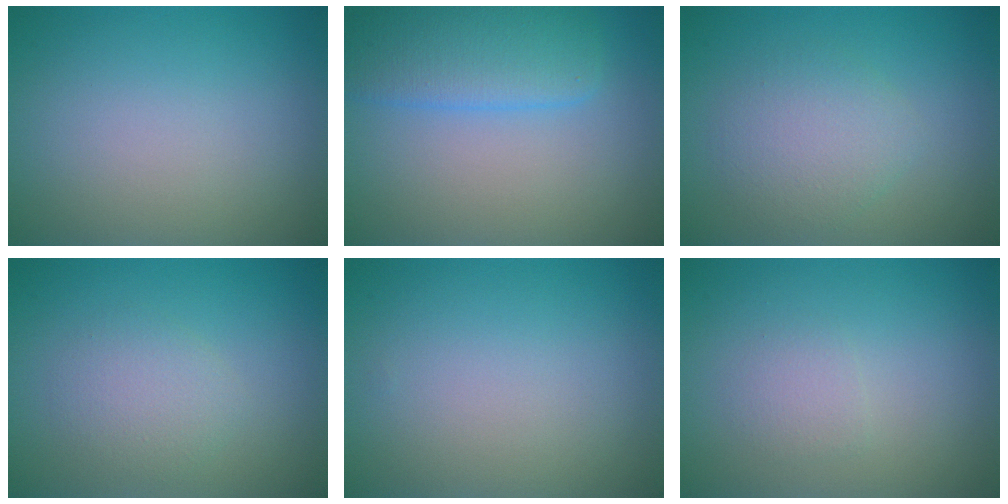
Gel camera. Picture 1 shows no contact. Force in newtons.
{"total": 4.9, "press": 4.9, "slide": 0.1}
{"total": 3.0, "press": 3.0, "slide": 0.1}
{"total": 2.3, "press": 2.3, "slide": 0.1}
{"total": 0.0}
{"total": 1.2, "press": 1.2, "slide": 0.0}